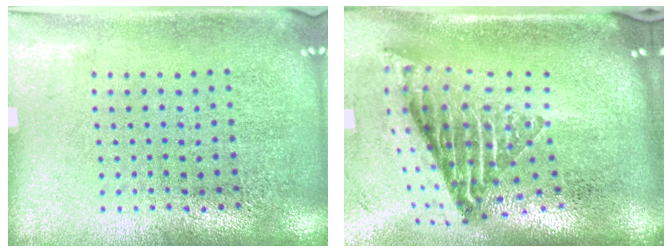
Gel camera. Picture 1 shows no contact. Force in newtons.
{"total": 2.6, "press": 1.6, "slide": 2.0}